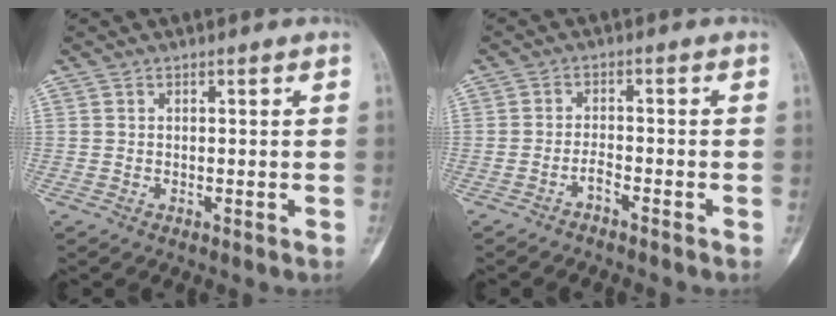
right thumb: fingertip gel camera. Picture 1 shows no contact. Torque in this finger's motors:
{"motor_torque": [-0.60, -0.40, -0.06, 0.14, -0.02]}